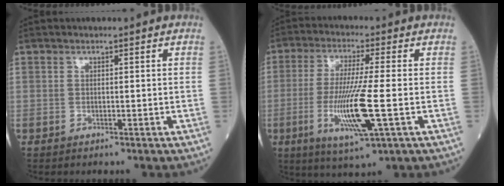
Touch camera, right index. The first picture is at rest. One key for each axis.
{"total": 11.4, "fx": -2.7, "fy": 0.2, "fz": 11.1, "tx": -0.222, "ty": -0.021, "tz": -0.052}